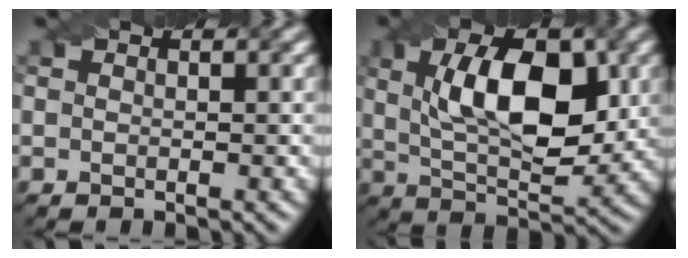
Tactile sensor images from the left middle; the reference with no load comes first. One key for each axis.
{"total": 9.5, "fx": 1.4, "fy": 4.4, "fz": 8.4, "tx": -0.131, "ty": 0.015, "tz": 0.028}